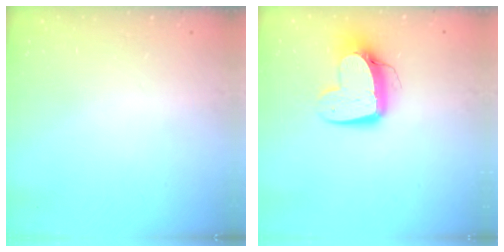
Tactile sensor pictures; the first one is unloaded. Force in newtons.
{"total": 12.2, "press": 12.1, "slide": 1.3}